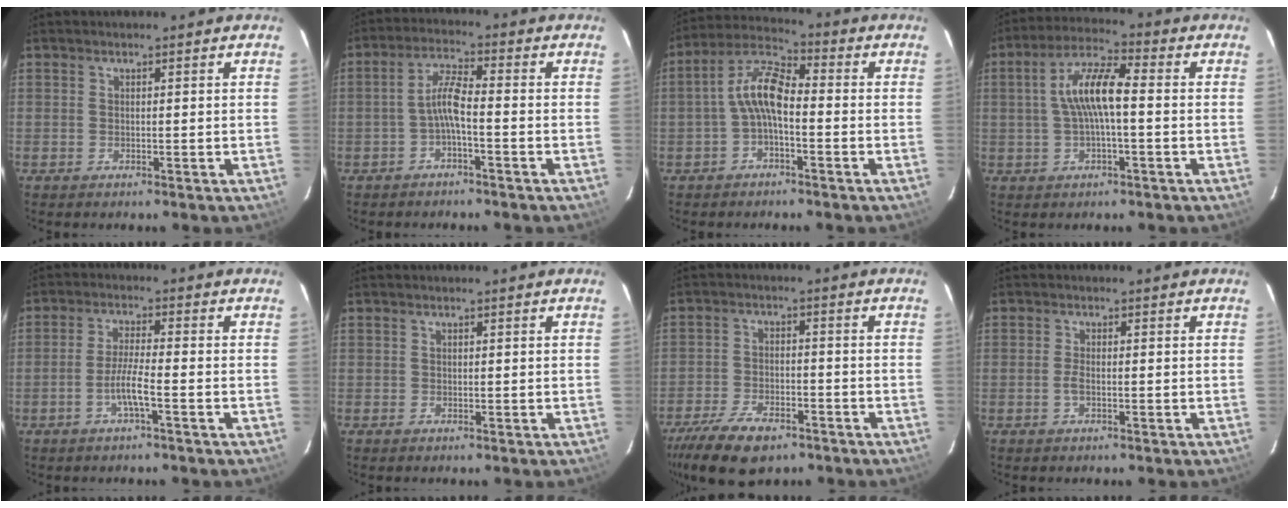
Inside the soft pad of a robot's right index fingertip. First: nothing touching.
{"total": 4.5, "force": [-1.8, 0.5, 4.1], "torque": [-0.089, 0.013, -0.036]}
{"total": 7.4, "force": [-1.7, 2.9, 6.6], "torque": [-0.145, 0.024, -0.038]}
{"total": 9.0, "force": [0.0, 2.3, 8.7], "torque": [-0.169, 0.018, 0.000]}
{"total": 4.5, "force": [-2.2, -0.3, 3.9], "torque": [-0.081, -0.001, -0.043]}
{"total": 0.0}
{"total": 12.9, "force": [-9.0, 5.8, 7.2], "torque": [-0.172, -0.020, -0.159]}
{"total": 1.5, "force": [-0.6, 0.4, 1.4], "torque": [-0.031, -0.001, -0.011]}